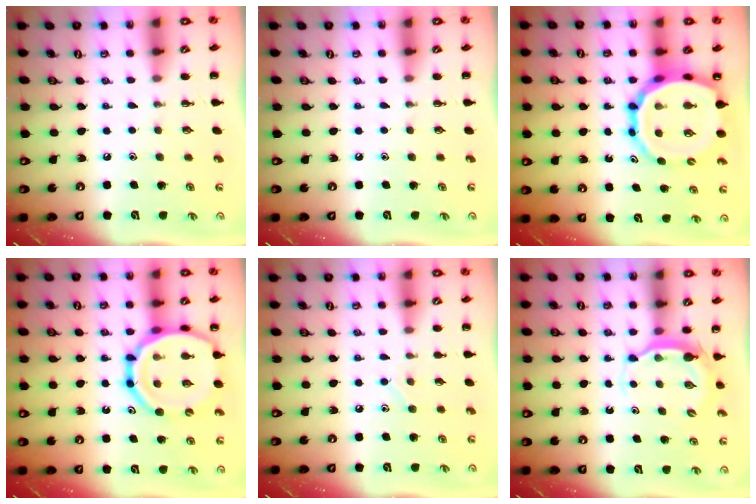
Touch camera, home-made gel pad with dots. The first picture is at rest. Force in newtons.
{"total": 0.0}
{"total": 18.8, "press": 18.1, "slide": 4.8}
{"total": 20.1, "press": 19.8, "slide": 3.7}
{"total": 5.5, "press": 5.3, "slide": 1.5}
{"total": 4.8, "press": 4.8, "slide": 0.5}